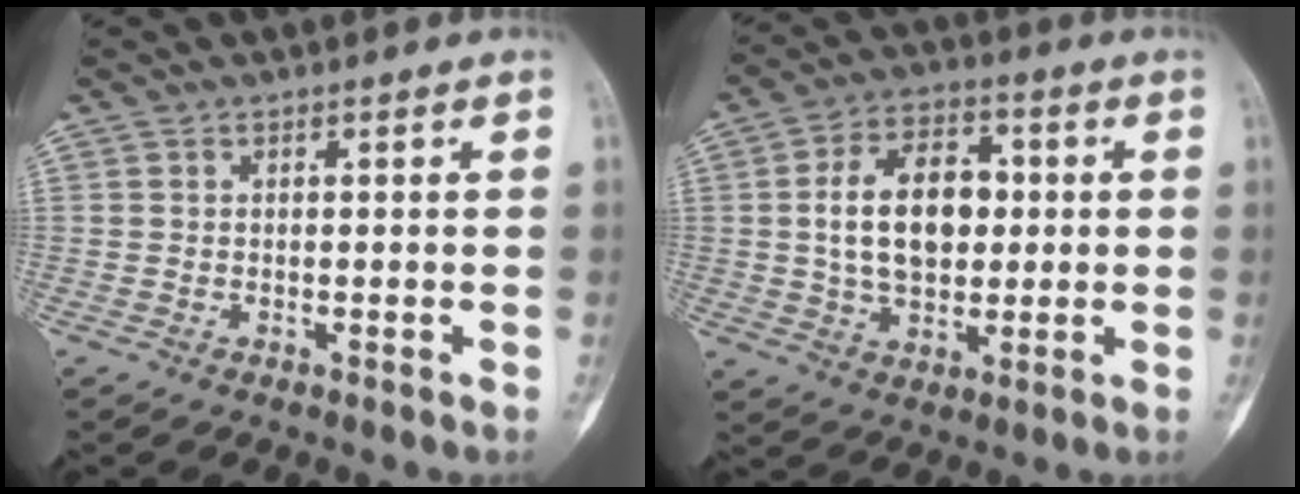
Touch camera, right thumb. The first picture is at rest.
{"total": 14.0, "force": [1.2, 9.0, 10.6], "torque": [-0.157, 0.012, 0.019]}